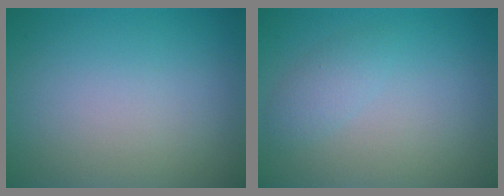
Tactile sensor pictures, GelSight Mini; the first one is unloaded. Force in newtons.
{"total": 1.6, "press": 1.6, "slide": 0.0}